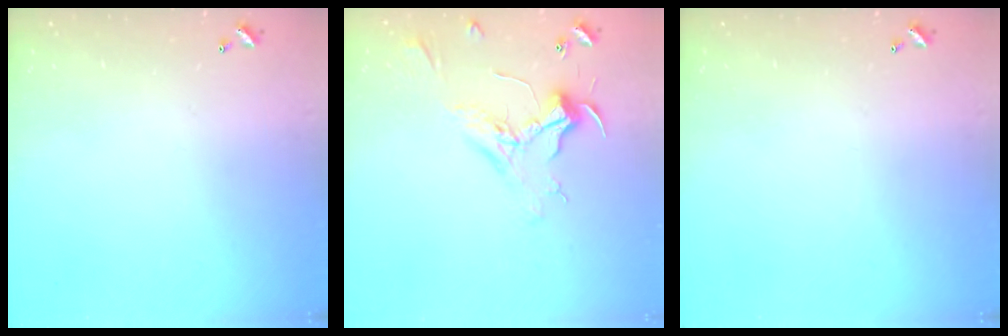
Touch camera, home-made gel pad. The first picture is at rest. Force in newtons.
{"total": 2.3, "press": 2.2, "slide": 0.8}
{"total": 0.0}